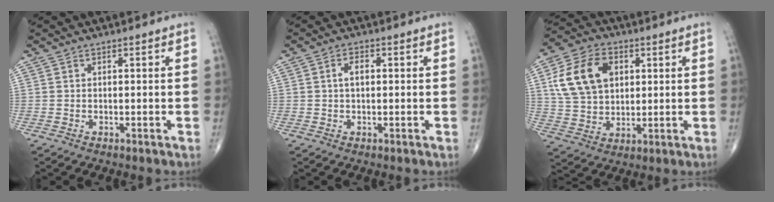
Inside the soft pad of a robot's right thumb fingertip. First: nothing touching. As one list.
[{"total": 2.7, "force": [0.3, 1.5, 2.2], "torque": [-0.040, 0.008, 0.004]}, {"total": 14.4, "force": [4.0, 10.3, 9.2], "torque": [-0.151, 0.004, 0.073]}]